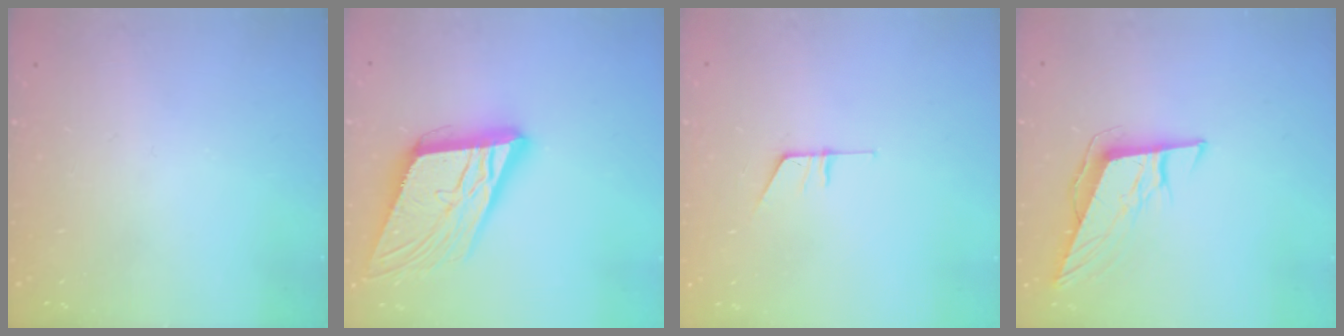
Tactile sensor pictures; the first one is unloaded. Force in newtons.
{"total": 18.8, "press": 18.5, "slide": 3.5}
{"total": 5.4, "press": 5.4, "slide": 0.5}
{"total": 10.2, "press": 9.6, "slide": 3.5}